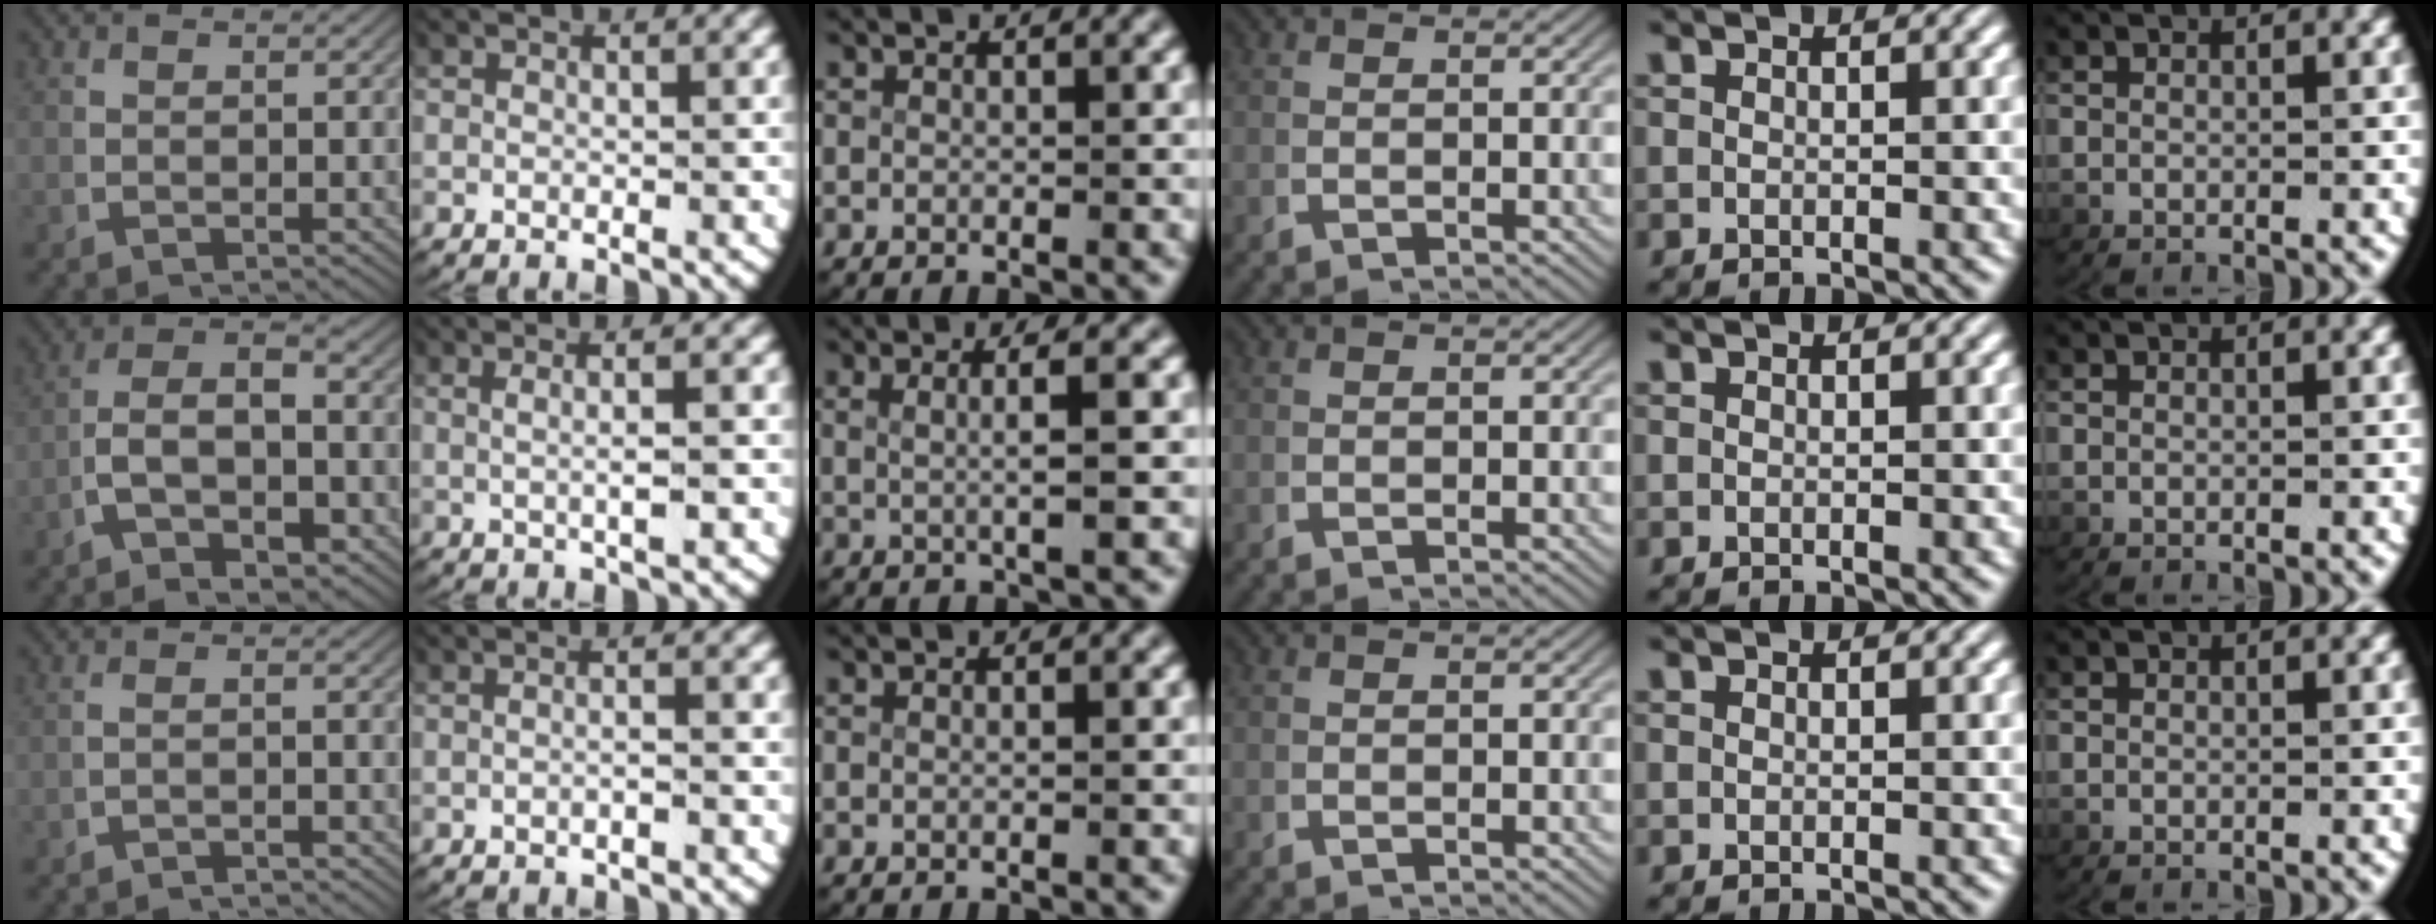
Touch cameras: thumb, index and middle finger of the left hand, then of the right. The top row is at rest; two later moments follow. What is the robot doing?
{"motion": "lift_and_place", "object": "towel"}